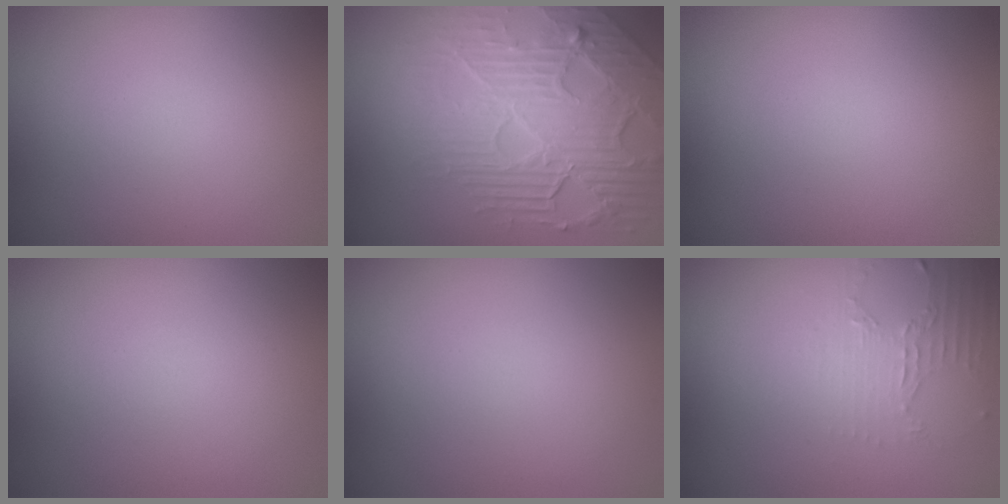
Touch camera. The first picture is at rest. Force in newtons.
{"total": 8.2, "press": 5.7, "slide": 5.9}
{"total": 0.0}
{"total": 0.0}
{"total": 0.0}
{"total": 2.0, "press": 1.5, "slide": 1.4}